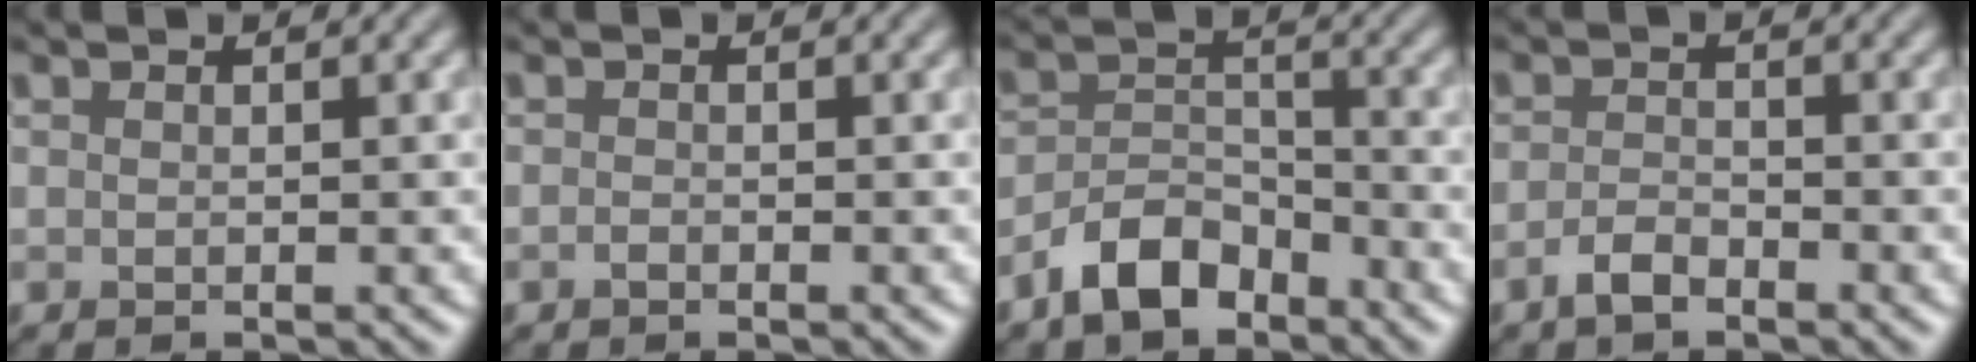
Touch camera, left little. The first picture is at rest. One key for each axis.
{"total": 0.6, "fx": -0.5, "fy": 0.3, "fz": 0.3, "tx": -0.006, "ty": -0.001, "tz": -0.012}
{"total": 4.7, "fx": -3.5, "fy": 2.3, "fz": 2.1, "tx": -0.032, "ty": 0.005, "tz": -0.074}
{"total": 1.9, "fx": -1.5, "fy": 0.6, "fz": 1.0, "tx": -0.018, "ty": 0.004, "tz": -0.033}